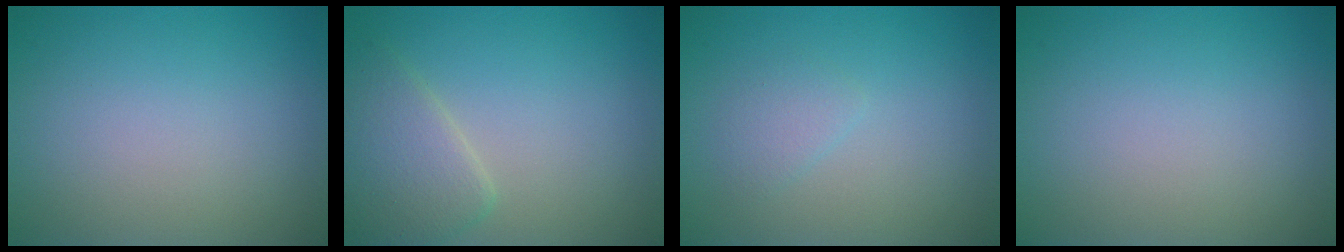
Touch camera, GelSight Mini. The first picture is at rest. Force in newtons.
{"total": 3.5, "press": 3.5, "slide": 0.1}
{"total": 1.3, "press": 1.3, "slide": 0.1}
{"total": 0.0}